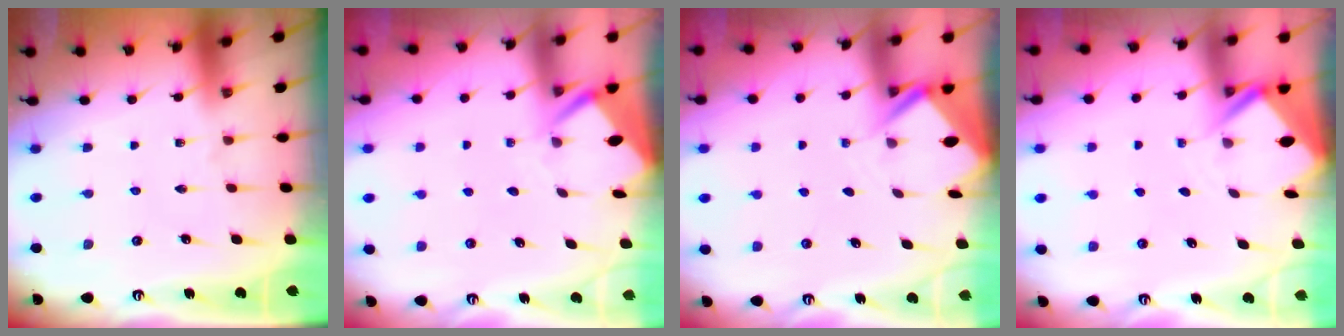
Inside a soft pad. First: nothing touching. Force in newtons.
{"total": 3.8, "press": 3.8, "slide": 0.3}
{"total": 2.9, "press": 2.9, "slide": 0.3}
{"total": 3.0, "press": 3.0, "slide": 0.3}